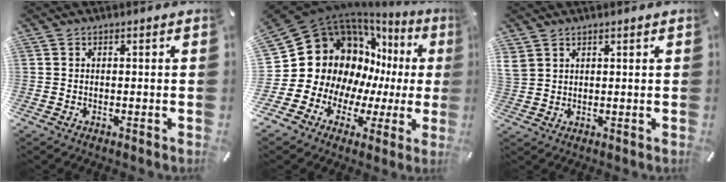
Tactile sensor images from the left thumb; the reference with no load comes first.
{"total": 21.5, "force": [5.9, 17.5, 11.0], "torque": [-0.202, -0.067, 0.141]}
{"total": 2.4, "force": [1.9, 1.4, 0.6], "torque": [-0.015, -0.003, 0.038]}